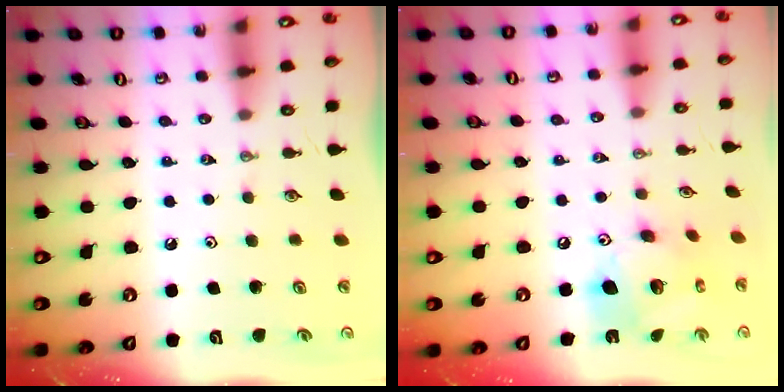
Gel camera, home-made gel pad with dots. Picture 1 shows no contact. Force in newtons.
{"total": 15.3, "press": 15.2, "slide": 1.6}